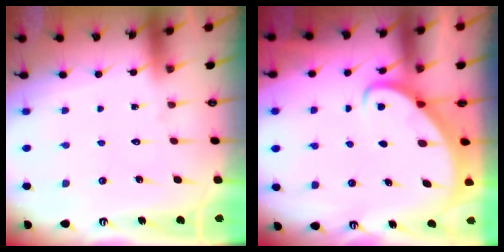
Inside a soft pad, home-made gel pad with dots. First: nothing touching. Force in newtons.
{"total": 2.5, "press": 2.5, "slide": 0.3}